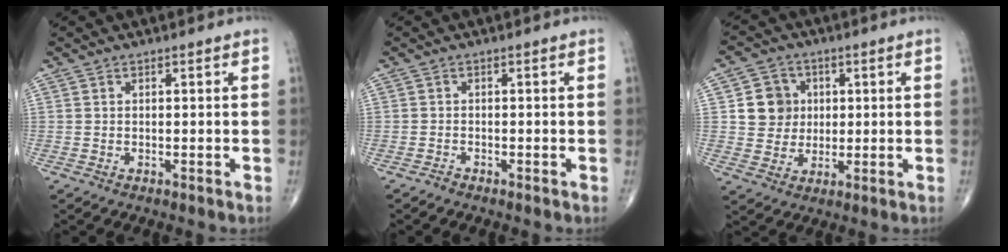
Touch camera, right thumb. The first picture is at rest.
{"total": 0.6, "force": [-0.6, 0.2, -0.1], "torque": [0.002, 0.000, -0.018]}
{"total": 7.5, "force": [1.4, 7.0, 2.4], "torque": [-0.007, 0.000, 0.023]}